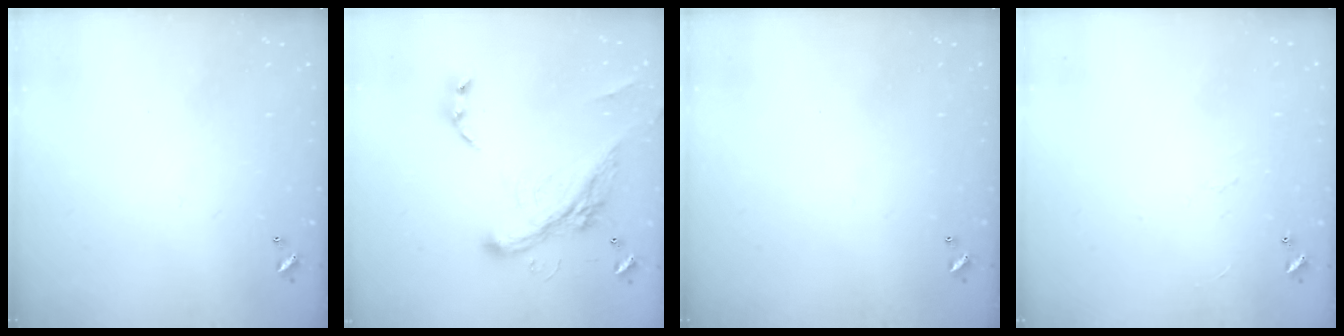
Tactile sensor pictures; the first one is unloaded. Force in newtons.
{"total": 8.3, "press": 8.0, "slide": 1.9}
{"total": 0.0}
{"total": 2.3, "press": 2.2, "slide": 0.6}